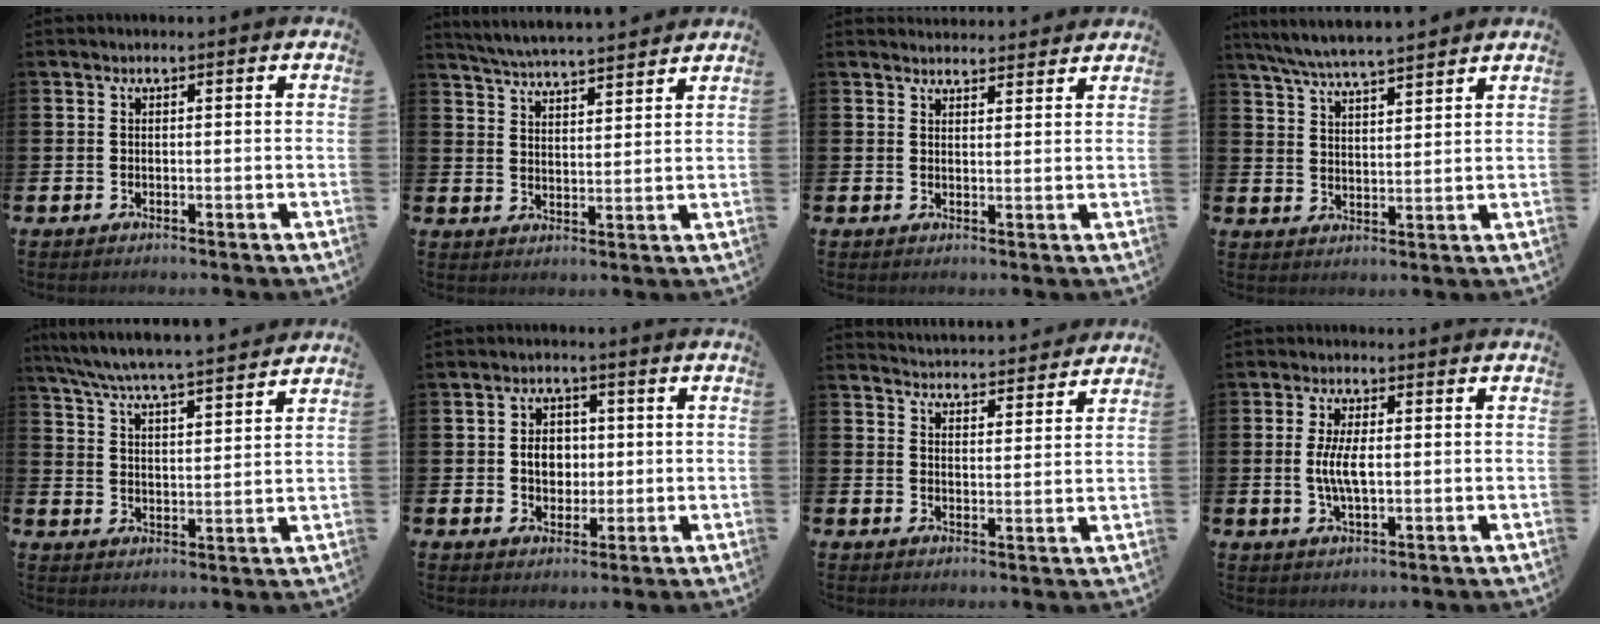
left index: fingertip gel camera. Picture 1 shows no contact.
{"total": 5.3, "force": [5.2, -0.1, 0.4], "torque": [-0.027, -0.034, 0.093]}
{"total": 2.9, "force": [2.9, 0.4, -0.1], "torque": [0.001, -0.017, 0.052]}
{"total": 6.1, "force": [6.0, 0.3, 1.5], "torque": [-0.047, -0.031, 0.106]}
{"total": 7.0, "force": [6.7, -0.1, 1.8], "torque": [-0.059, -0.050, 0.117]}
{"total": 4.1, "force": [0.3, 3.3, 2.4], "torque": [-0.026, 0.001, -0.005]}
{"total": 4.4, "force": [4.4, 0.4, -0.3], "torque": [-0.001, -0.034, 0.078]}
{"total": 4.8, "force": [0.3, 1.8, 4.4], "torque": [-0.087, 0.001, 0.000]}